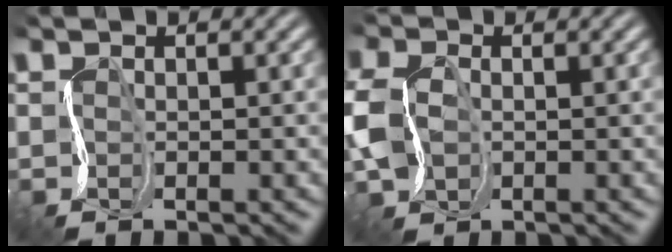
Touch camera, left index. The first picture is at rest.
{"total": 4.4, "force": [-0.2, 3.5, 2.7], "torque": [-0.088, -0.002, -0.008]}